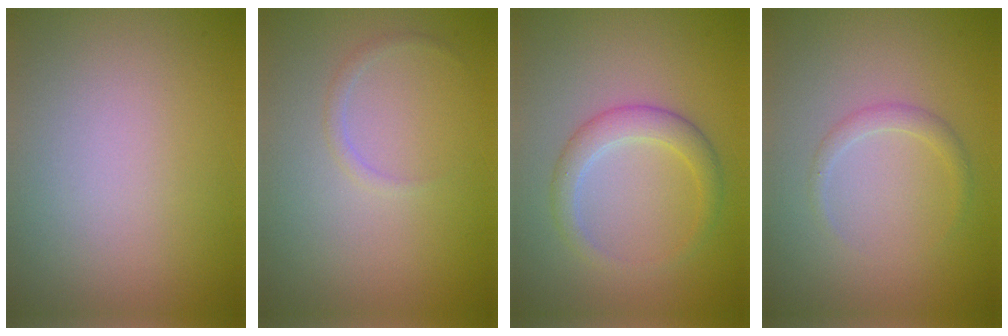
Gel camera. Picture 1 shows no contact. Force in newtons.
{"total": 0.7, "press": 0.7, "slide": 0.1}
{"total": 2.7, "press": 2.7, "slide": 0.1}
{"total": 1.2, "press": 1.2, "slide": 0.1}